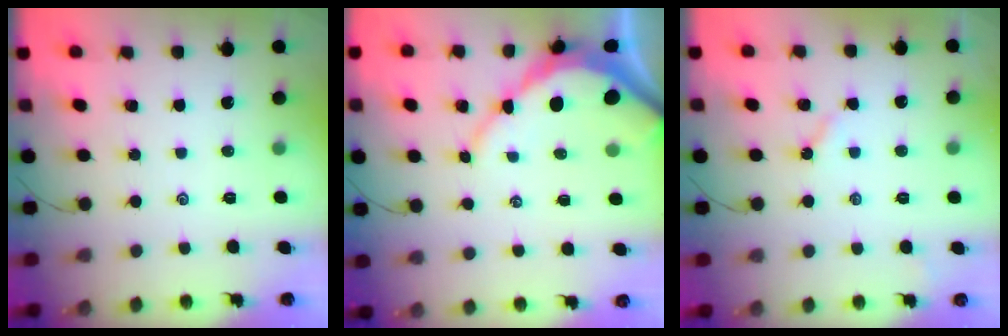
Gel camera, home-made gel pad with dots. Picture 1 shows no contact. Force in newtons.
{"total": 8.0, "press": 8.0, "slide": 0.9}
{"total": 2.7, "press": 2.7, "slide": 0.3}